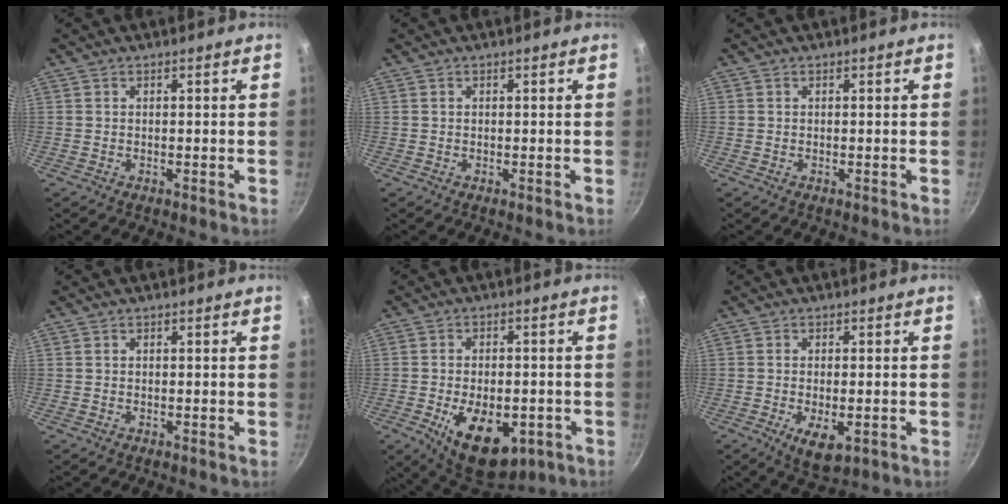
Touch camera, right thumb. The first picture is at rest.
{"total": 0.0}
{"total": 0.0}
{"total": 0.0}
{"total": 14.7, "force": [-5.3, 8.3, 11.0], "torque": [-0.140, 0.003, -0.063]}
{"total": 6.4, "force": [-2.2, 2.8, 5.3], "torque": [-0.082, -0.006, -0.025]}